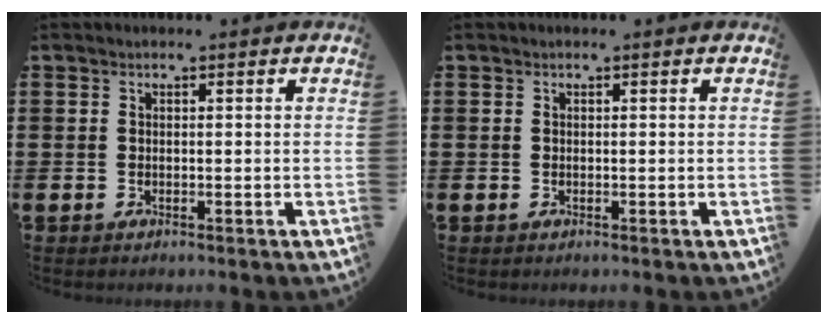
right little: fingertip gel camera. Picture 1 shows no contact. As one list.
[{"total": 0.0}]